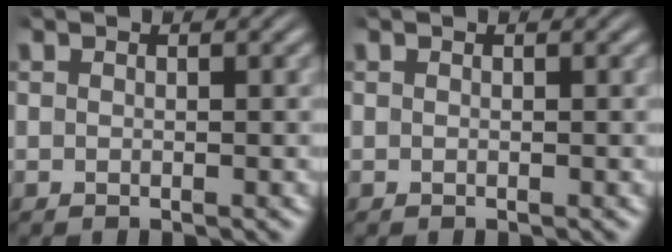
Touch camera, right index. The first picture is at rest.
{"total": 0.0}